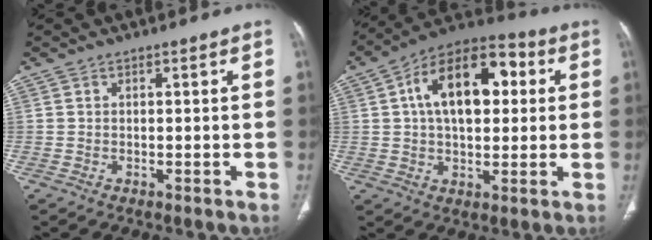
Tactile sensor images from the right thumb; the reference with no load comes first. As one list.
[{"total": 17.9, "force": [3.7, 10.2, 14.2], "torque": [-0.201, 0.026, 0.052]}]